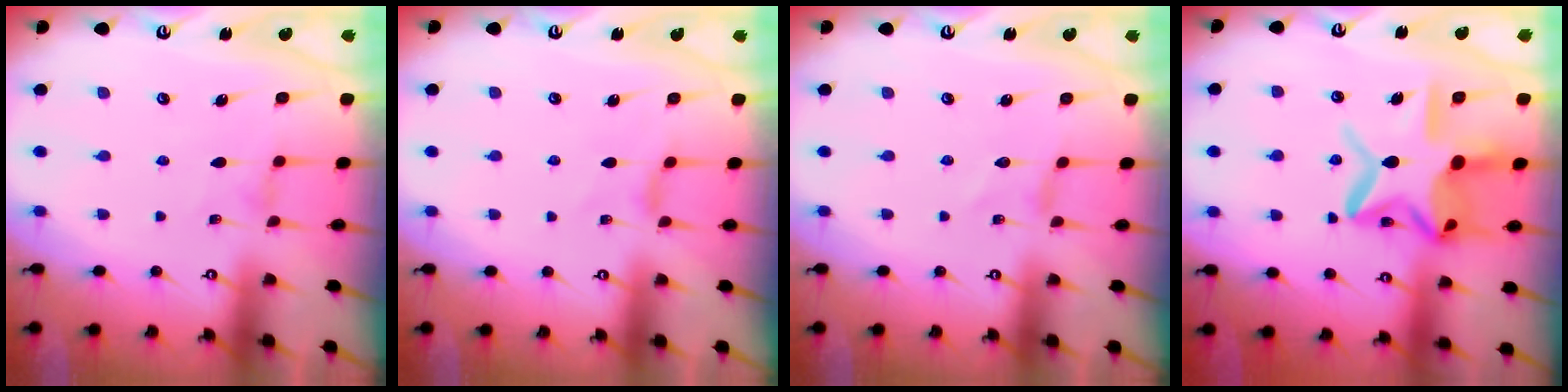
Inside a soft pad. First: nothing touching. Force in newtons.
{"total": 1.6, "press": 1.5, "slide": 0.4}
{"total": 0.0}
{"total": 17.6, "press": 17.5, "slide": 1.5}